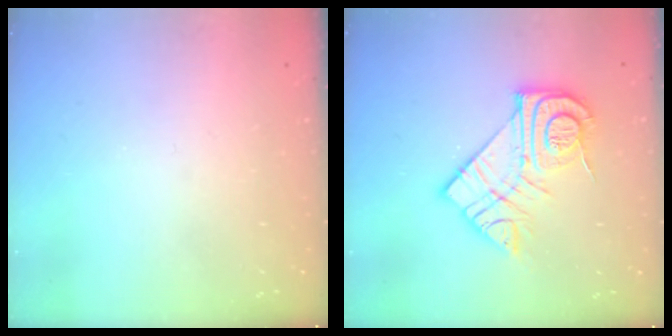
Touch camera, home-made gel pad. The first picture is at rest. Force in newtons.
{"total": 15.9, "press": 15.9, "slide": 1.0}